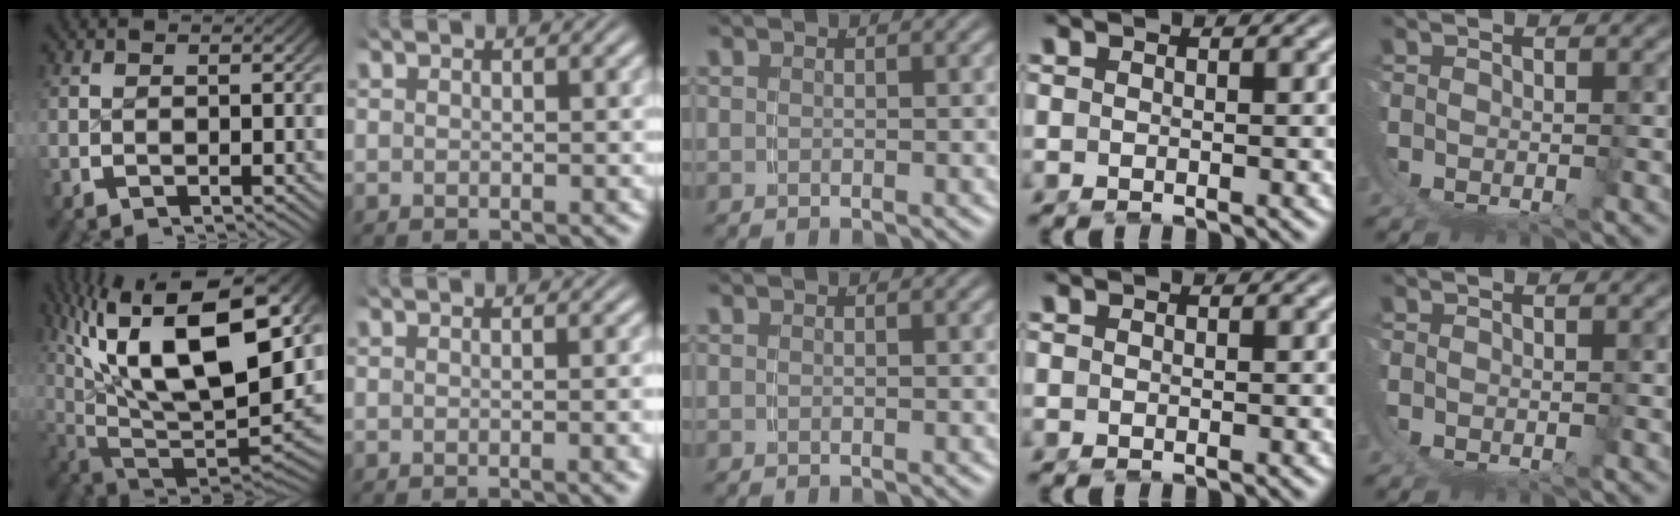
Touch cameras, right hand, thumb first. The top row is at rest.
{"thumb": {"total": 21.2, "force": [3.0, 13.0, 16.6], "torque": [-0.330, -0.050, 0.073]}, "index": {"total": 0.9, "force": [-0.3, -0.3, 0.8], "torque": [-0.009, 0.005, -0.007]}}